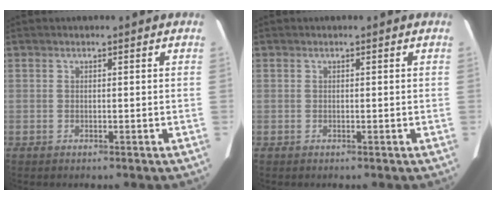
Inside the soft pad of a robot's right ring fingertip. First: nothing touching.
{"total": 0.0}